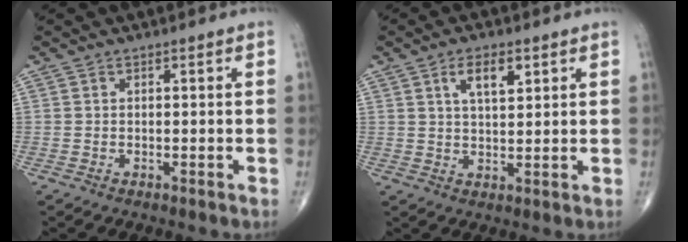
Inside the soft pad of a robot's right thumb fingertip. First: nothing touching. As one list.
[{"total": 5.7, "force": [2.7, 2.5, 4.4], "torque": [-0.063, -0.013, 0.045]}]